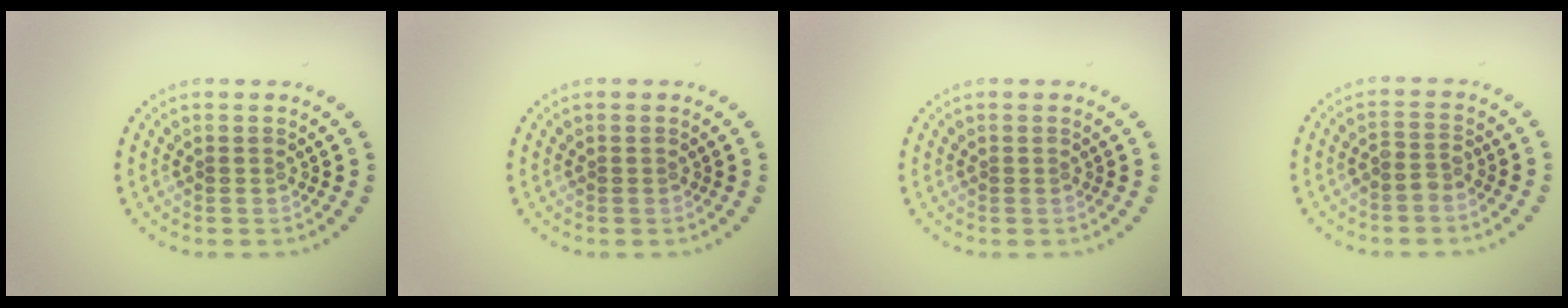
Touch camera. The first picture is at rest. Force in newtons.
{"total": 0.0}
{"total": 0.0}
{"total": 1.5, "press": 1.2, "slide": 1.0}